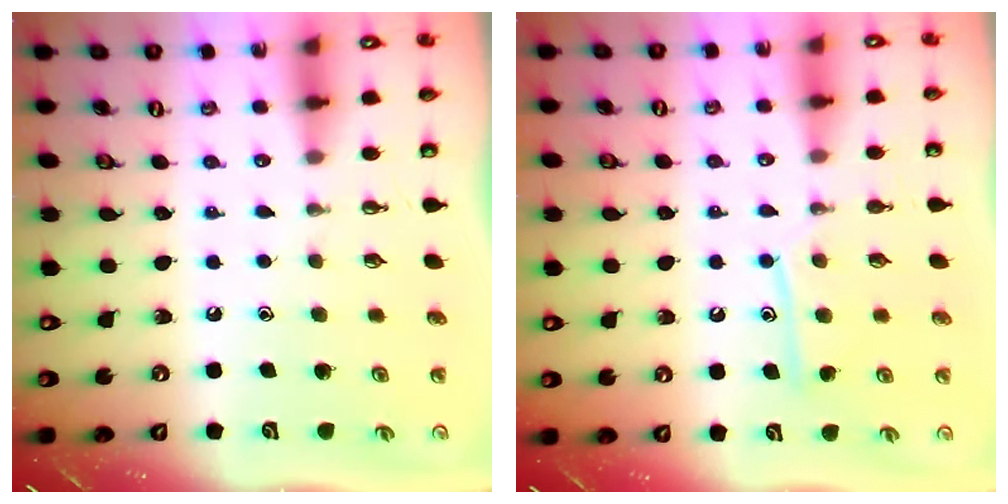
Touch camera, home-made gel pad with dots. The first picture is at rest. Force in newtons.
{"total": 10.9, "press": 10.9, "slide": 0.8}